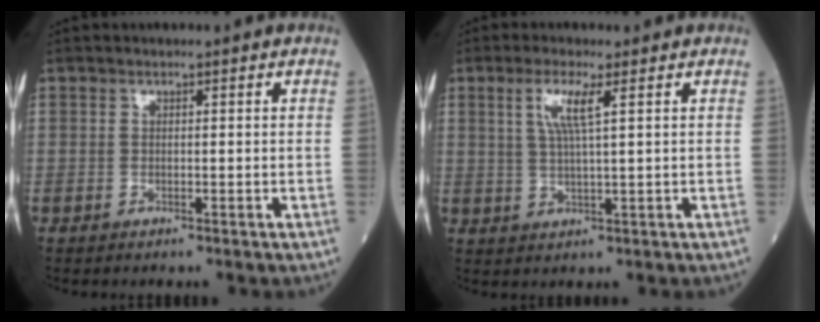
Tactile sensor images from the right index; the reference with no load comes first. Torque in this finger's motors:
{"motor_torque": [0.67, 0.29, 0.39, 0.11]}